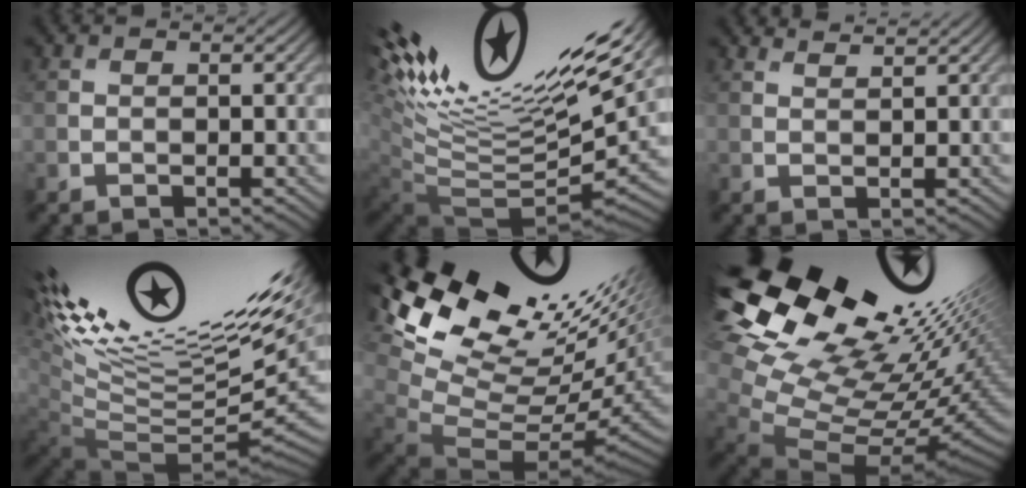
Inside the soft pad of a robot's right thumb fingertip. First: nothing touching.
{"total": 17.2, "force": [8.6, 5.0, 14.0], "torque": [-0.197, 0.033, 0.146]}
{"total": 2.3, "force": [2.3, -0.2, 0.3], "torque": [-0.009, 0.001, 0.046]}
{"total": 16.9, "force": [6.9, 4.8, 14.6], "torque": [-0.192, 0.022, 0.143]}
{"total": 16.3, "force": [7.7, 7.7, 12.1], "torque": [-0.198, 0.018, 0.168]}
{"total": 19.7, "force": [8.3, 11.7, 13.6], "torque": [-0.278, 0.028, 0.167]}